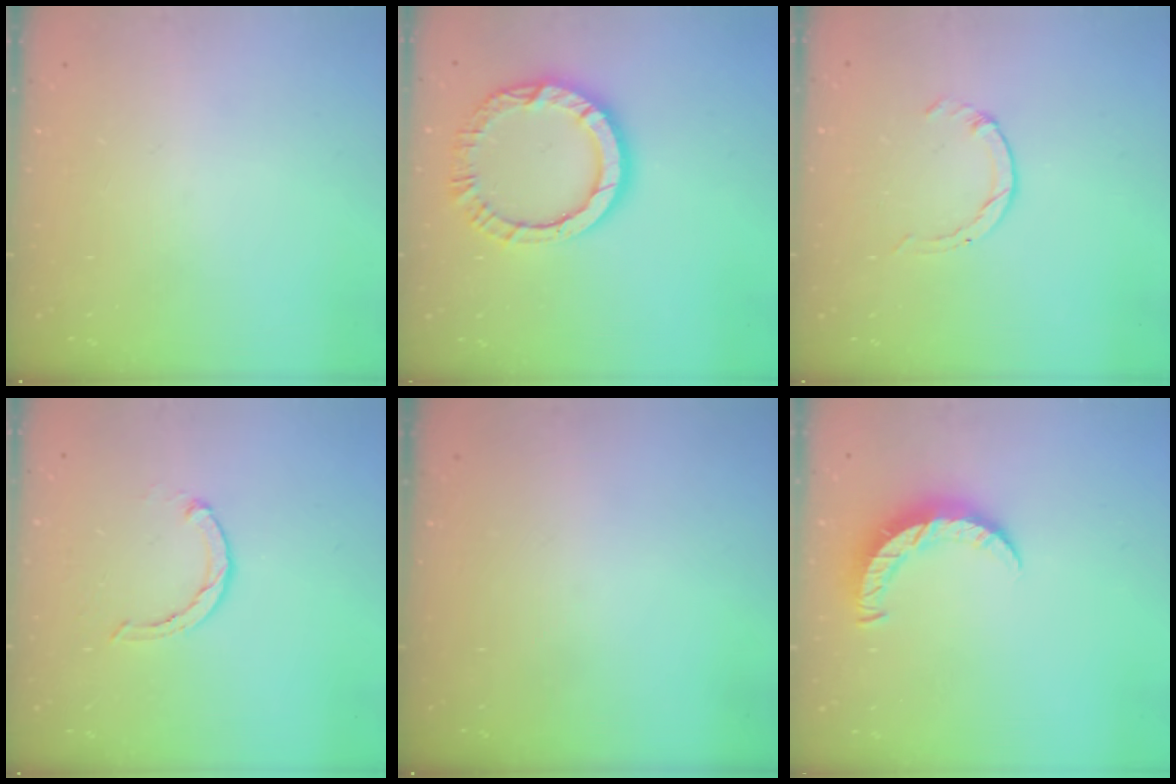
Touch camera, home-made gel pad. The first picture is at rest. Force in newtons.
{"total": 11.7, "press": 11.7, "slide": 1.2}
{"total": 0.5, "press": 0.5, "slide": 0.1}
{"total": 2.4, "press": 2.4, "slide": 0.4}
{"total": 0.0}
{"total": 7.5, "press": 7.4, "slide": 0.4}